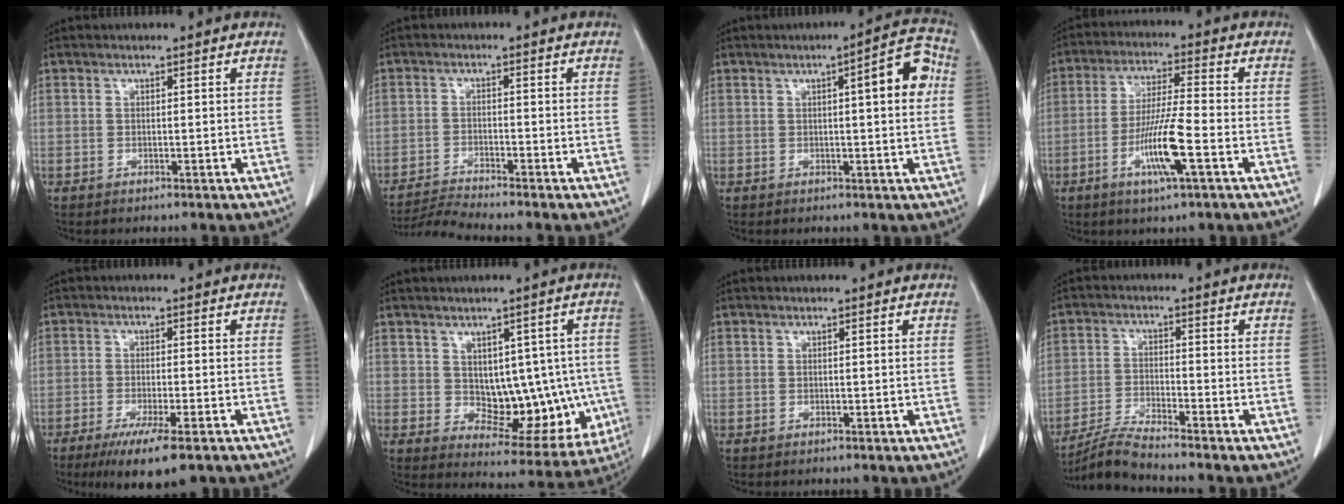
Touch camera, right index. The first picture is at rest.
{"total": 4.5, "force": [-4.0, -1.9, 0.3], "torque": [-0.018, -0.020, -0.077]}
{"total": 7.1, "force": [1.3, 1.0, 6.9], "torque": [-0.088, 0.017, 0.011]}
{"total": 9.8, "force": [-3.5, 0.2, 9.1], "torque": [-0.174, -0.010, -0.067]}
{"total": 10.0, "force": [-6.8, 1.2, 7.1], "torque": [-0.106, -0.022, -0.101]}
{"total": 11.9, "force": [-0.3, 7.0, 9.6], "torque": [-0.103, 0.018, 0.026]}
{"total": 0.0}
{"total": 6.0, "force": [-5.5, -1.5, 1.8], "torque": [-0.042, -0.023, -0.108]}